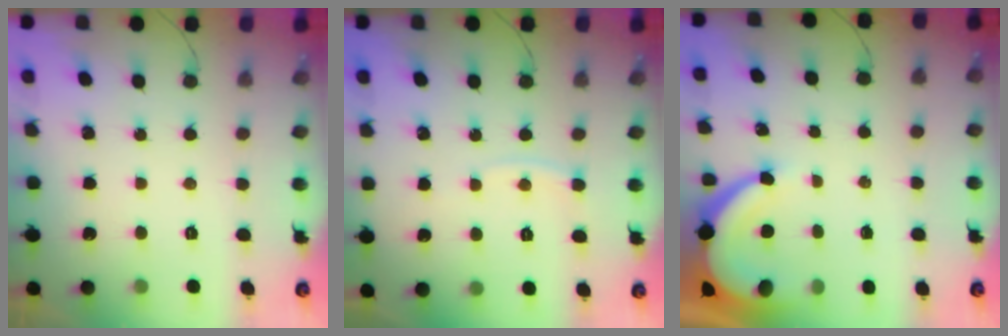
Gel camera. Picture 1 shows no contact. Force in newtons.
{"total": 3.4, "press": 3.3, "slide": 0.4}
{"total": 6.9, "press": 6.9, "slide": 0.8}